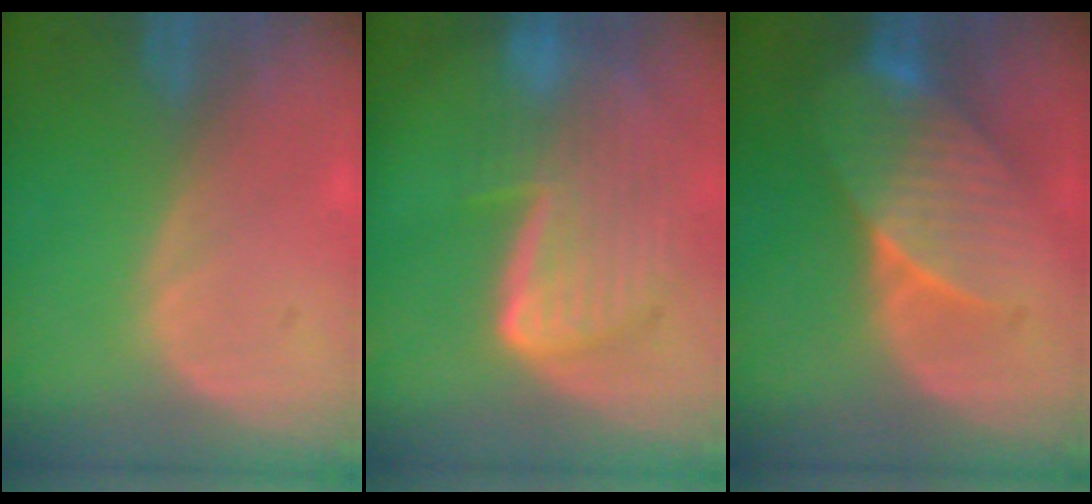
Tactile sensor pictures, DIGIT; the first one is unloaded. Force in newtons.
{"total": 9.1, "press": 8.0, "slide": 4.3}
{"total": 7.2, "press": 7.1, "slide": 1.1}